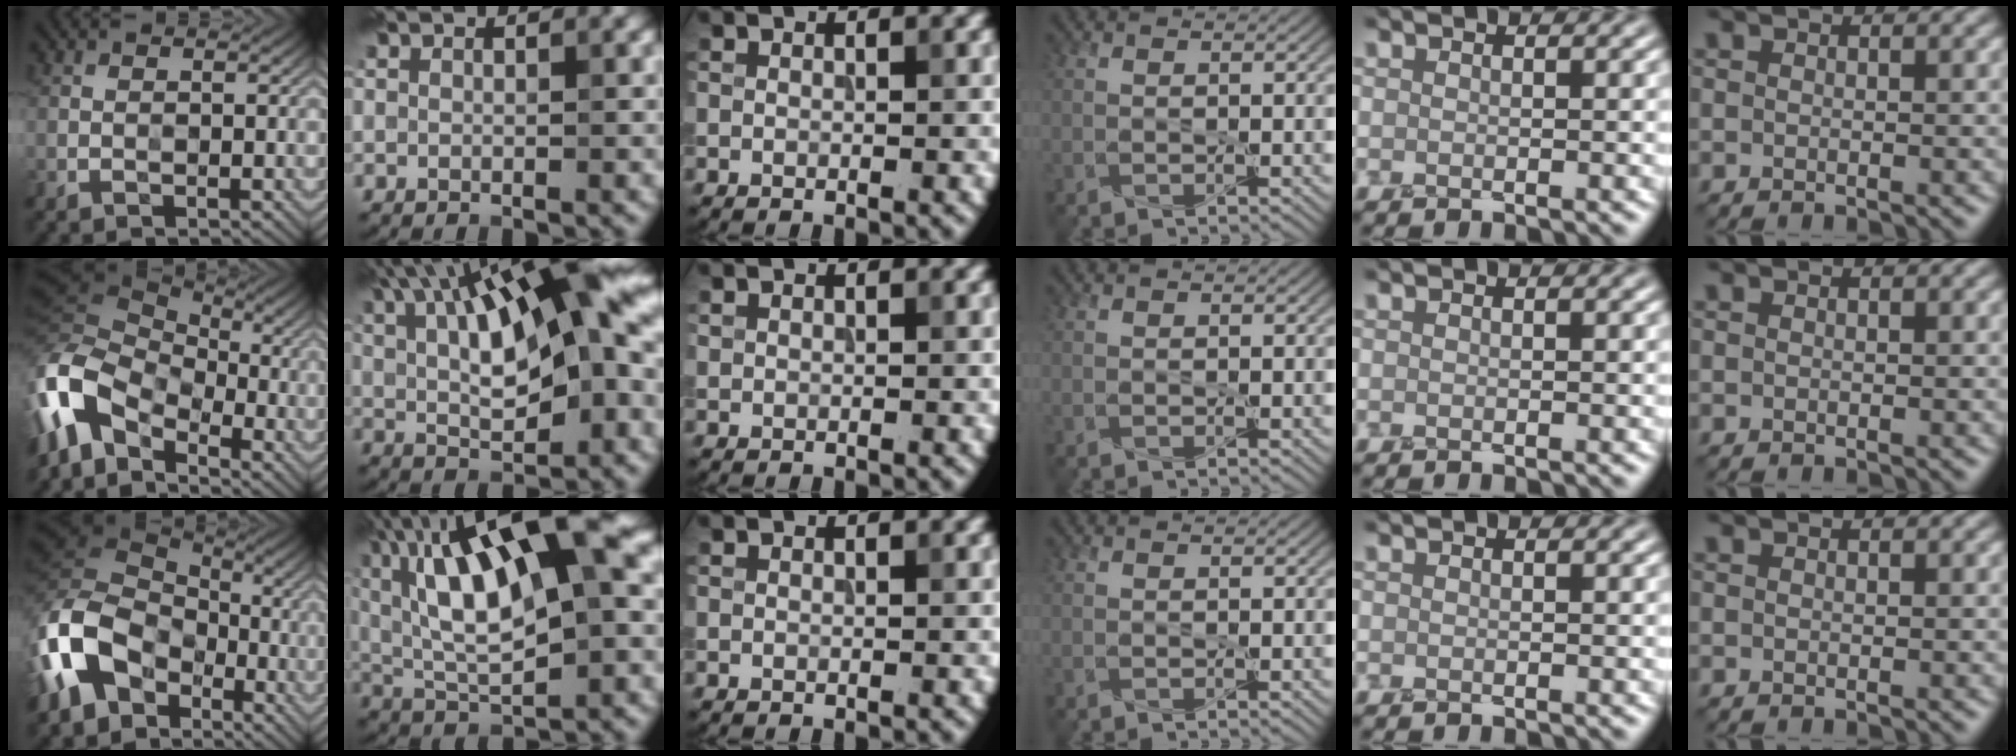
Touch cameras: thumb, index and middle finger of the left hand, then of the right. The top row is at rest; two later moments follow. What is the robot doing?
{"motion": "peel", "object": "sticker"}